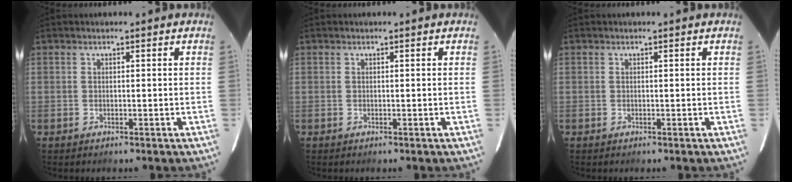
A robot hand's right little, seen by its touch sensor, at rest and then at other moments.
{"total": 0.0}
{"total": 0.0}